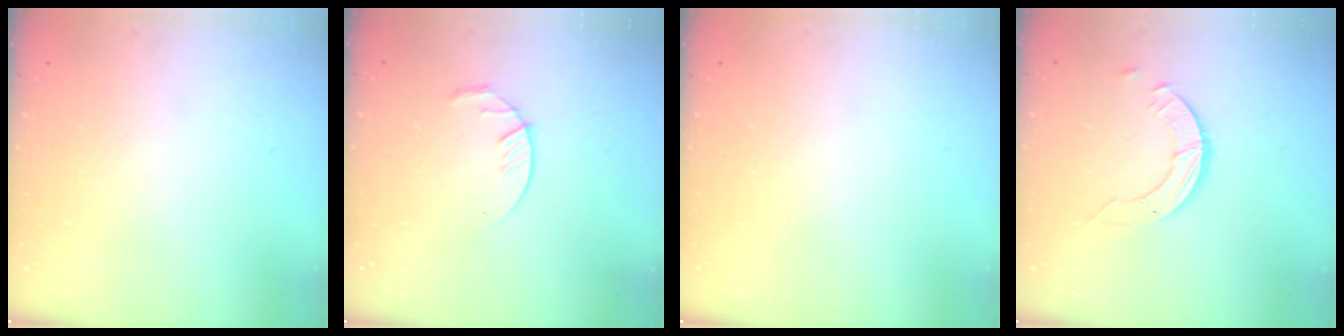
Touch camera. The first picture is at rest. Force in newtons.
{"total": 4.3, "press": 4.2, "slide": 0.6}
{"total": 0.0}
{"total": 3.6, "press": 3.5, "slide": 0.4}